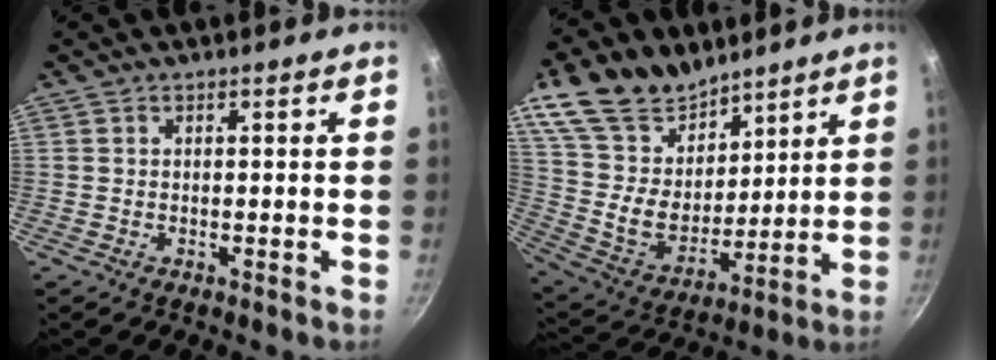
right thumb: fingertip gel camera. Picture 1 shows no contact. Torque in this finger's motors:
{"motor_torque": [0.90, 2.47, 0.30, 0.00, 0.12]}